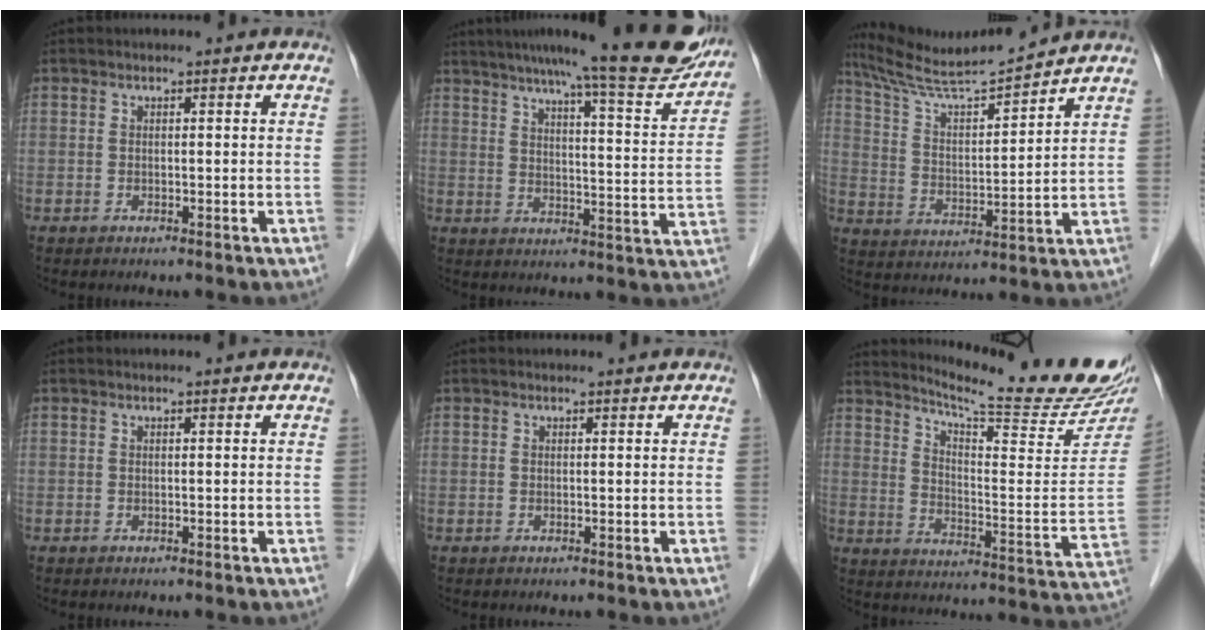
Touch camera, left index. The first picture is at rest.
{"total": 20.1, "force": [17.6, 1.1, 9.6], "torque": [-0.133, -0.034, 0.225]}
{"total": 11.9, "force": [11.2, -1.3, 3.9], "torque": [-0.078, 0.004, 0.200]}
{"total": 0.6, "force": [0.5, 0.0, 0.2], "torque": [-0.011, 0.004, 0.007]}
{"total": 0.9, "force": [0.9, 0.0, 0.0], "torque": [-0.010, -0.002, 0.007]}
{"total": 21.4, "force": [19.9, 0.0, 7.9], "torque": [-0.127, -0.106, 0.256]}